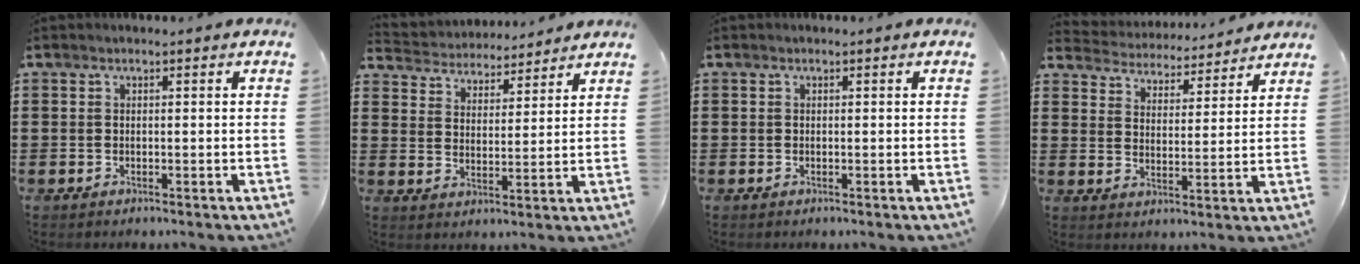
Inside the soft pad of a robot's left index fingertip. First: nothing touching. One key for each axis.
{"total": 4.3, "fx": 4.2, "fy": 0.6, "fz": -0.3, "tx": -0.020, "ty": -0.029, "tz": 0.072}
{"total": 0.0}
{"total": 4.2, "fx": 4.2, "fy": 0.1, "fz": -0.4, "tx": -0.019, "ty": -0.035, "tz": 0.068}